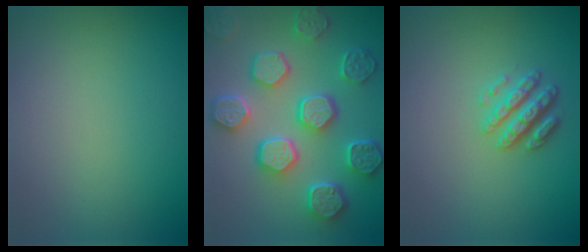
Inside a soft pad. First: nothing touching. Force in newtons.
{"total": 8.1, "press": 6.5, "slide": 4.8}
{"total": 2.8, "press": 2.7, "slide": 0.8}